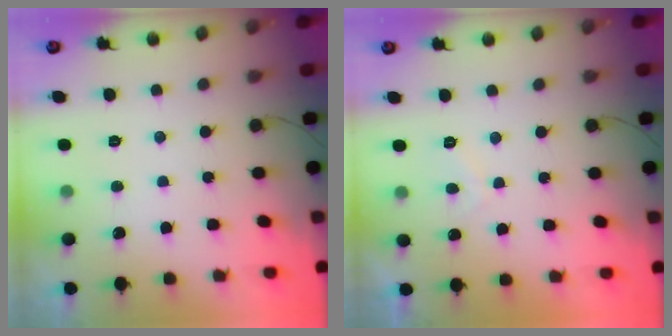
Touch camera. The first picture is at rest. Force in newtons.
{"total": 1.1, "press": 0.9, "slide": 0.6}